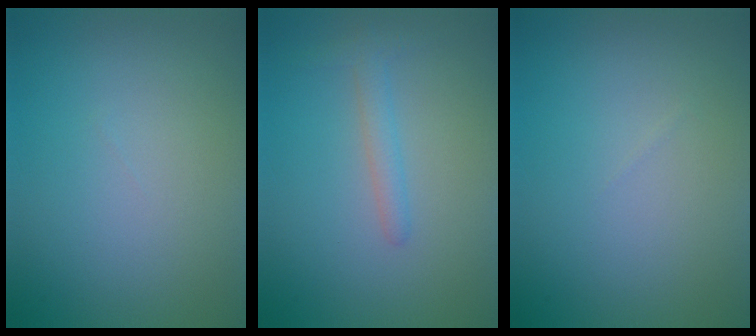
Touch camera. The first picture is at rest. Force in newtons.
{"total": 1.7, "press": 1.7, "slide": 0.1}
{"total": 0.0}